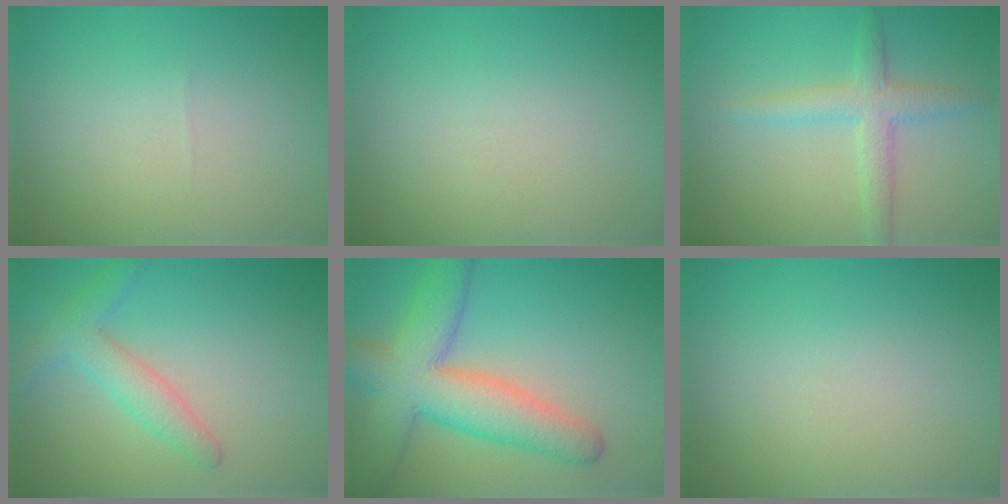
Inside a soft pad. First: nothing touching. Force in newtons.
{"total": 0.0}
{"total": 3.3, "press": 3.3, "slide": 0.1}
{"total": 2.2, "press": 2.2, "slide": 0.2}
{"total": 8.5, "press": 8.5, "slide": 0.4}
{"total": 0.0}